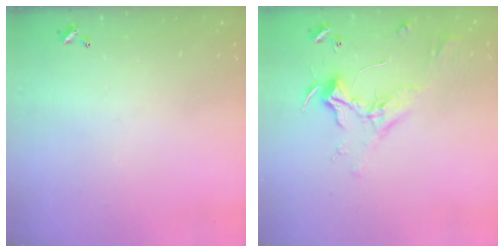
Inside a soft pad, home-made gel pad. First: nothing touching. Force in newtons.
{"total": 2.3, "press": 2.1, "slide": 0.9}